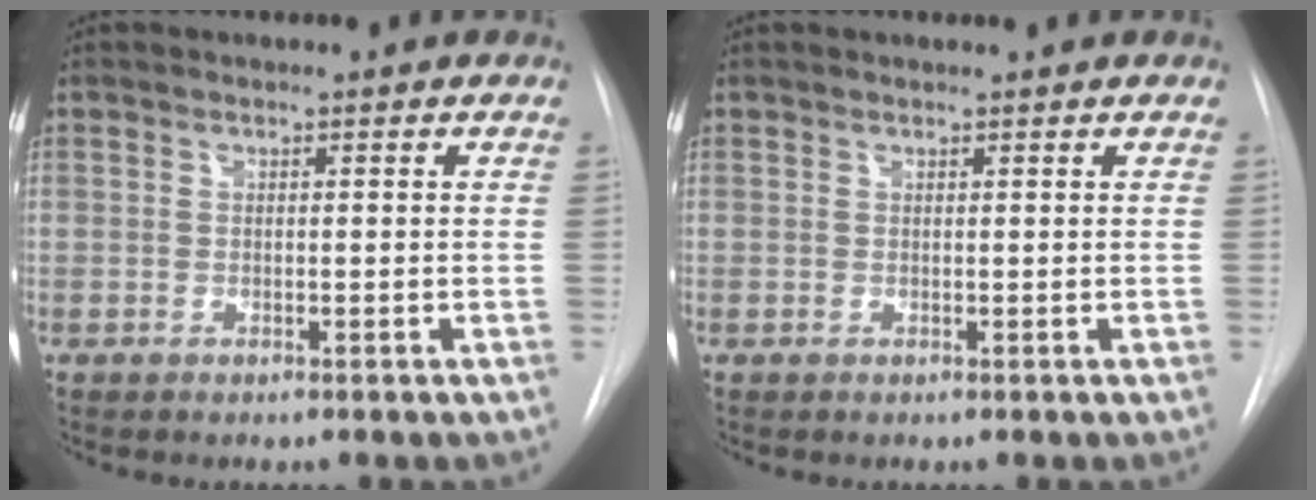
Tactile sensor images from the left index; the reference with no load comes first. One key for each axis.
{"total": 1.3, "fx": 1.3, "fy": -0.1, "fz": 0.3, "tx": -0.006, "ty": 0.008, "tz": 0.019}